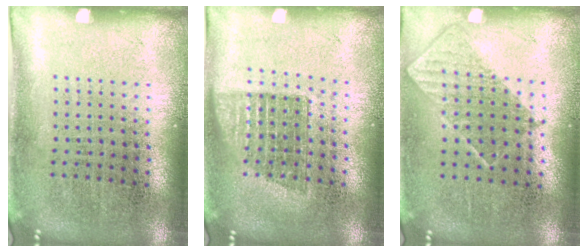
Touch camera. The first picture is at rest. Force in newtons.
{"total": 1.4, "press": 1.2, "slide": 0.8}
{"total": 0.8, "press": 0.8, "slide": 0.3}